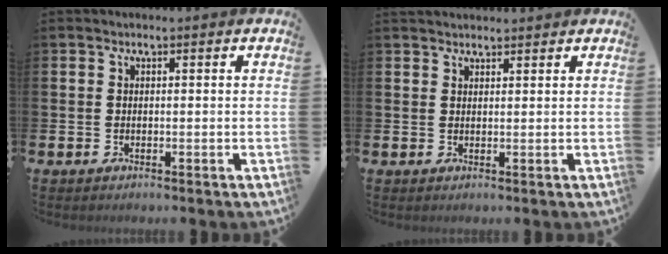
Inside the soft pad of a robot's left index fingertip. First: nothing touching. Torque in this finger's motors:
{"motor_torque": [0.66, -0.90, 0.06, 0.06]}